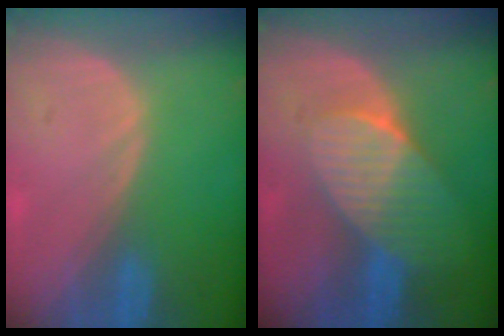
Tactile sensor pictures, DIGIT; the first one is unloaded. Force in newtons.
{"total": 7.7, "press": 6.9, "slide": 3.4}